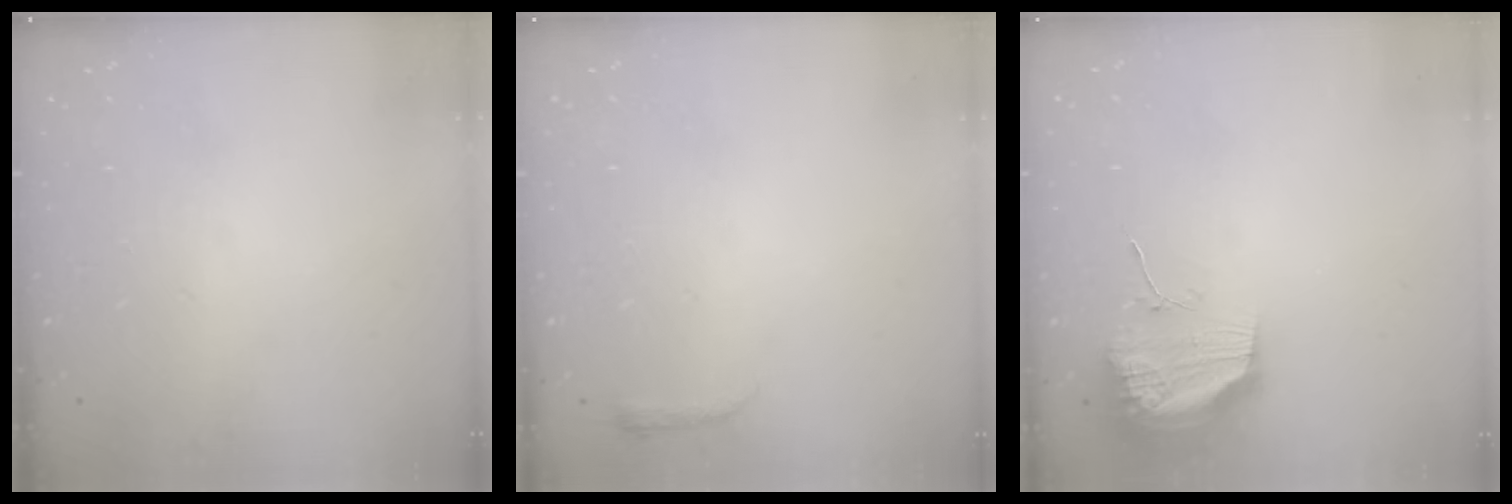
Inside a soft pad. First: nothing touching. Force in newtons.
{"total": 3.0, "press": 2.9, "slide": 0.6}
{"total": 12.3, "press": 12.3, "slide": 1.1}